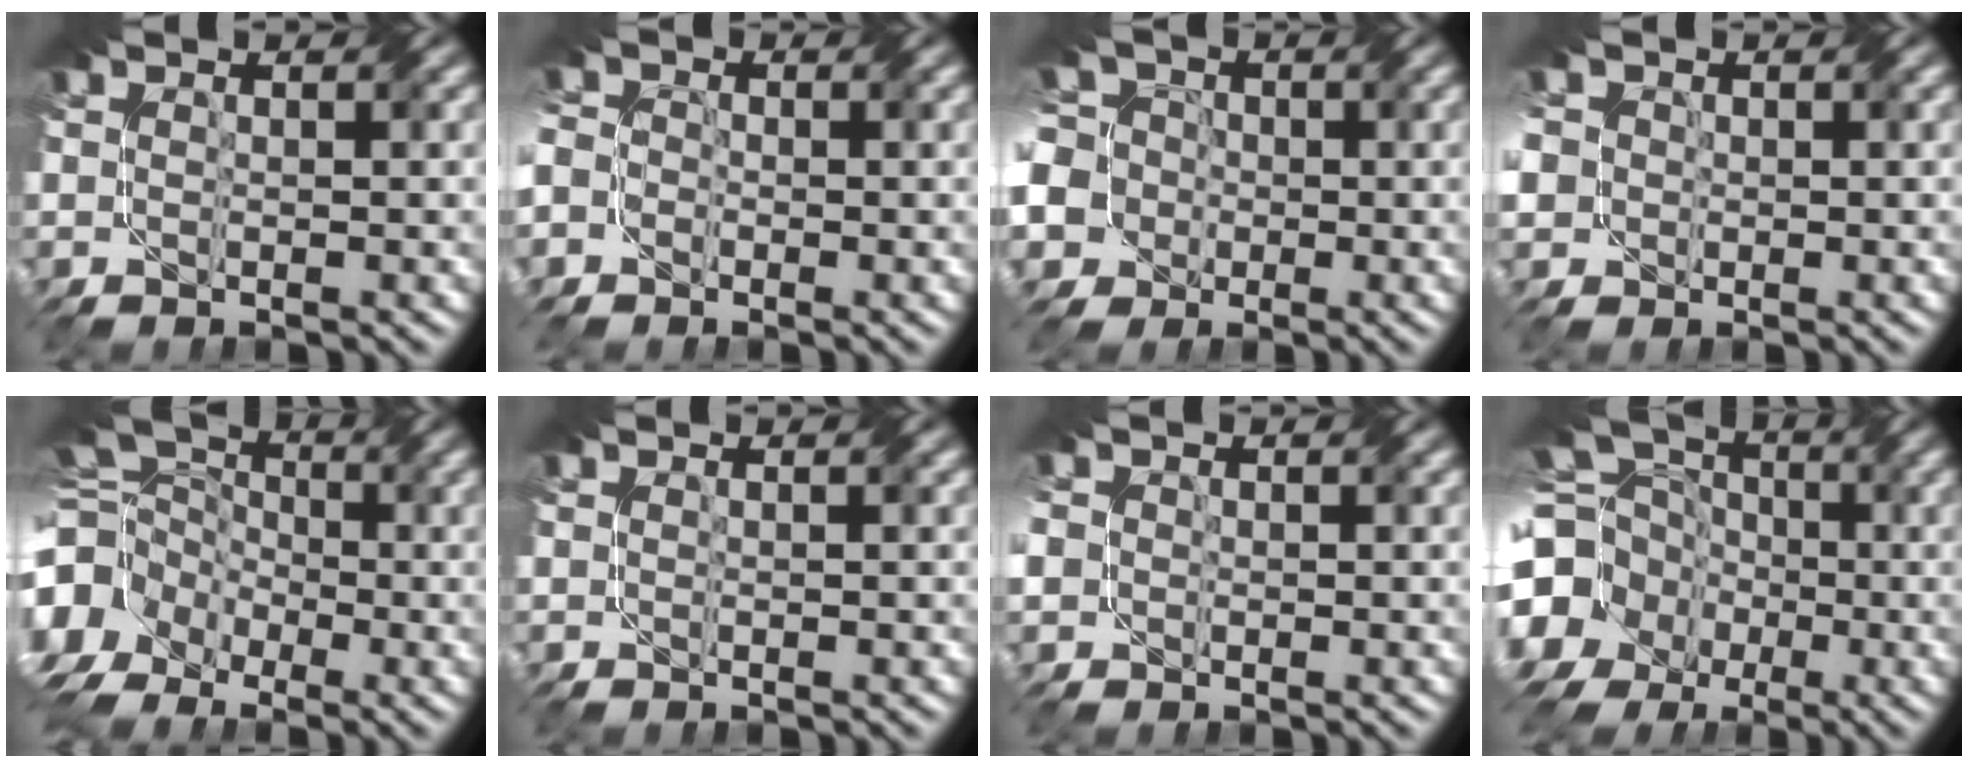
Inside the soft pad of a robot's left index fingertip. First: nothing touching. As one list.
[{"total": 3.0, "force": [-1.5, 2.5, 0.8], "torque": [-0.019, 0.006, -0.035]}, {"total": 9.7, "force": [-2.7, 8.7, 3.3], "torque": [-0.089, 0.007, -0.078]}, {"total": 4.8, "force": [0.1, 4.2, 2.3], "torque": [-0.064, 0.015, -0.002]}, {"total": 11.1, "force": [-4.7, 8.3, 5.6], "torque": [-0.140, -0.005, -0.082]}, {"total": 0.0}, {"total": 3.0, "force": [-0.4, 2.6, 1.3], "torque": [-0.038, 0.000, -0.001]}, {"total": 16.5, "force": [-2.7, 15.1, 6.2], "torque": [-0.192, -0.013, -0.076]}]